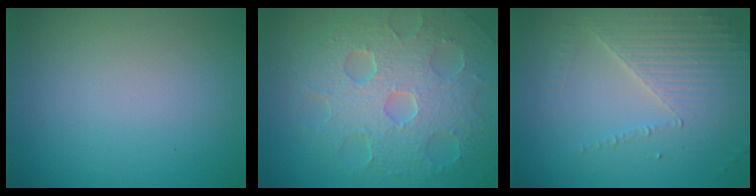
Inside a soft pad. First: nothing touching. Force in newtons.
{"total": 8.6, "press": 6.1, "slide": 6.1}
{"total": 3.8, "press": 3.5, "slide": 1.5}